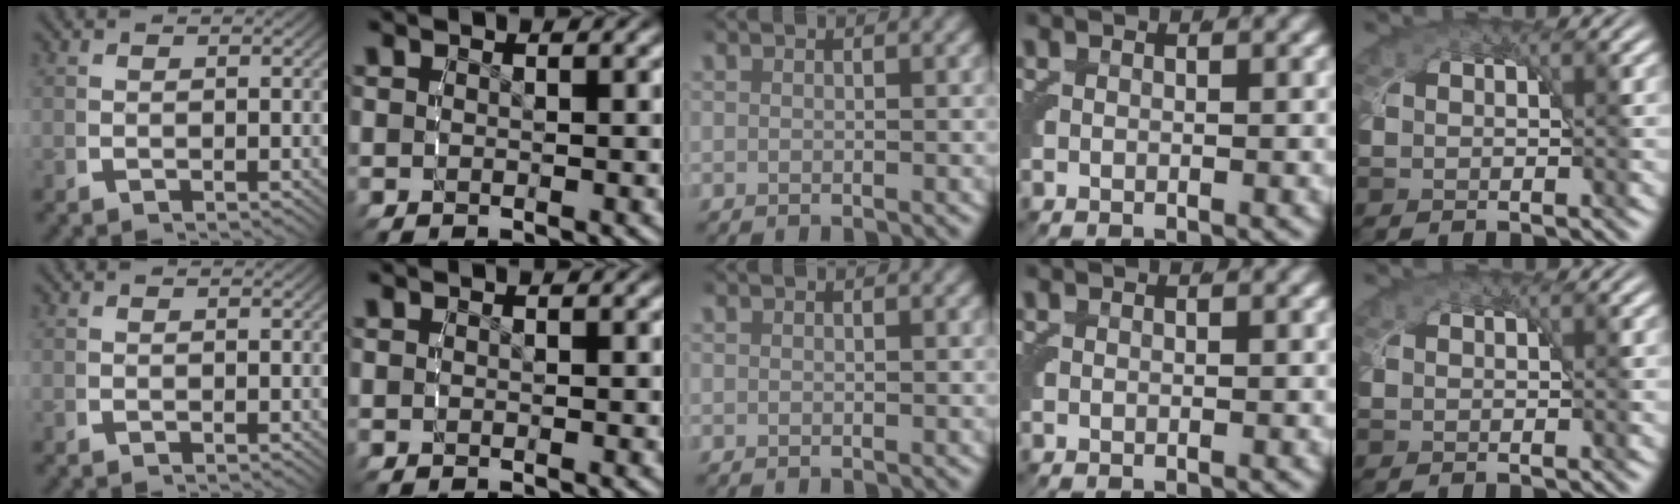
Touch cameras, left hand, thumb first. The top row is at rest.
{}